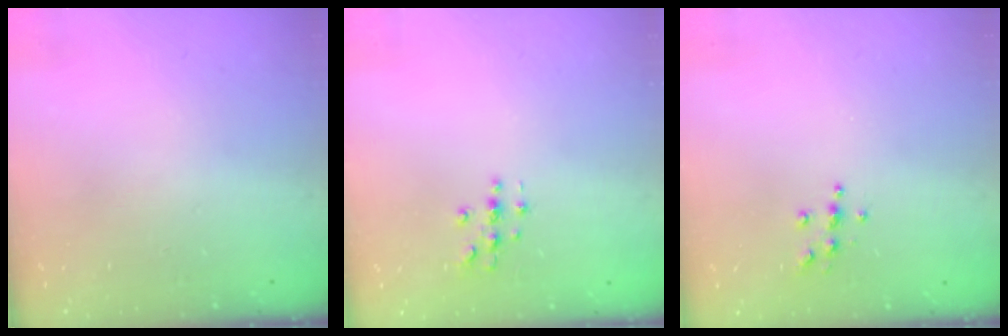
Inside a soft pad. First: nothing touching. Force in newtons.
{"total": 2.7, "press": 2.7, "slide": 0.3}
{"total": 5.5, "press": 5.5, "slide": 0.4}